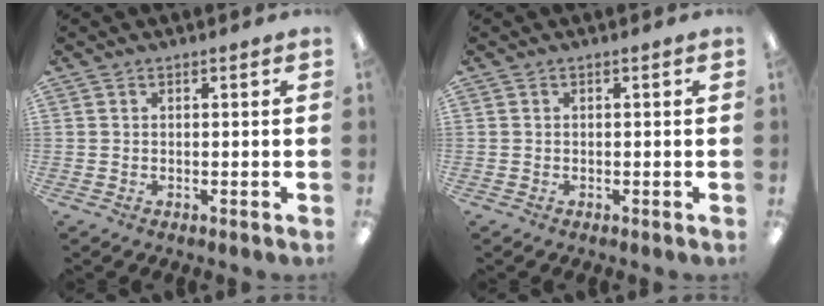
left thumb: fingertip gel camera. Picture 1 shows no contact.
{"total": 0.0}